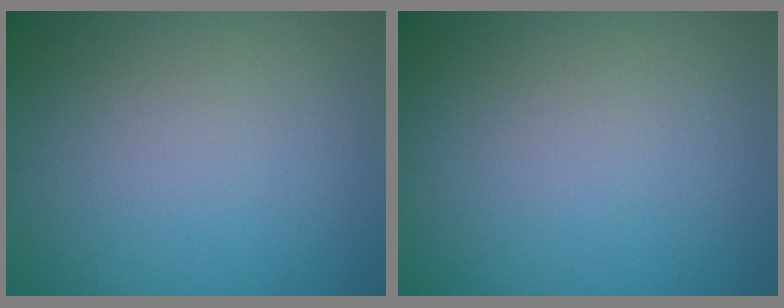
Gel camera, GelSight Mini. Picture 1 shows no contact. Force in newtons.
{"total": 0.0}